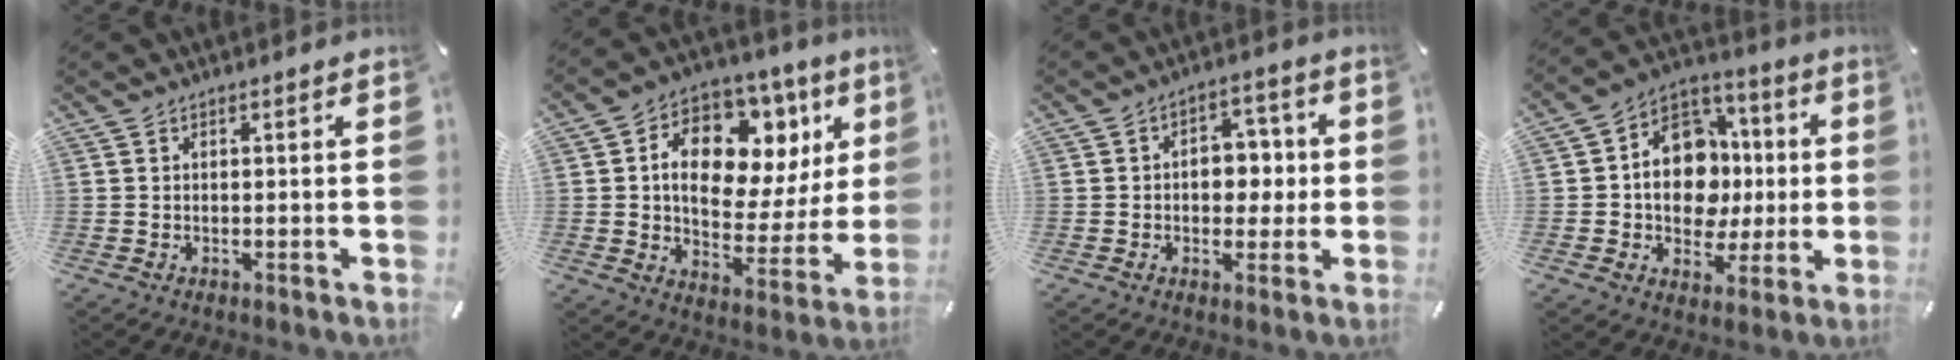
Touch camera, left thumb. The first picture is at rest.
{"total": 15.7, "force": [6.2, 10.5, 9.8], "torque": [-0.147, -0.042, 0.110]}
{"total": 8.0, "force": [-0.1, 6.0, 5.3], "torque": [-0.064, 0.005, -0.006]}
{"total": 15.7, "force": [-0.4, 12.7, 9.2], "torque": [-0.160, 0.009, 0.000]}